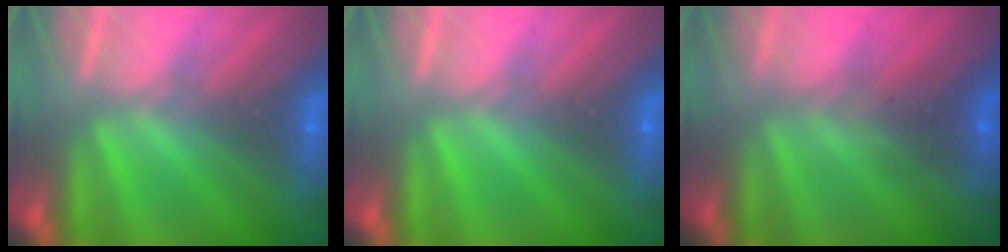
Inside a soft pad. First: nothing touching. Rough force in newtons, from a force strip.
{"total": 0.0}
{"total": 1.3}